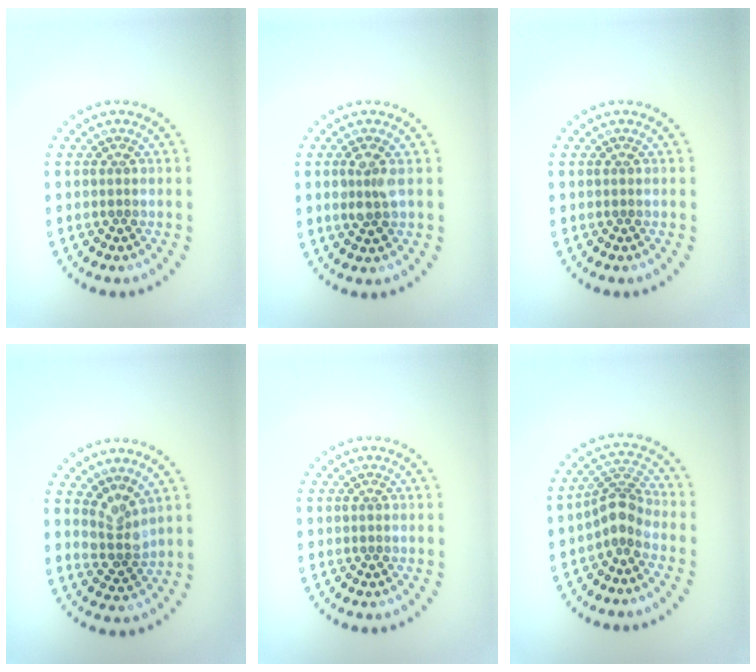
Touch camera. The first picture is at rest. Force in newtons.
{"total": 2.2, "press": 2.1, "slide": 0.4}
{"total": 0.0}
{"total": 2.7, "press": 2.0, "slide": 1.8}
{"total": 0.0}
{"total": 2.9, "press": 2.1, "slide": 1.9}